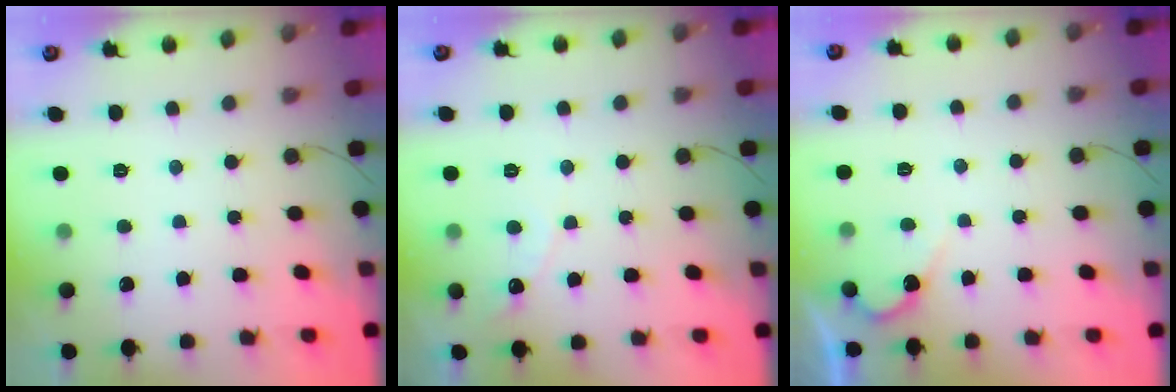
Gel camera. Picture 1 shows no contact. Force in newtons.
{"total": 3.6, "press": 3.6, "slide": 0.2}
{"total": 3.9, "press": 3.9, "slide": 0.2}